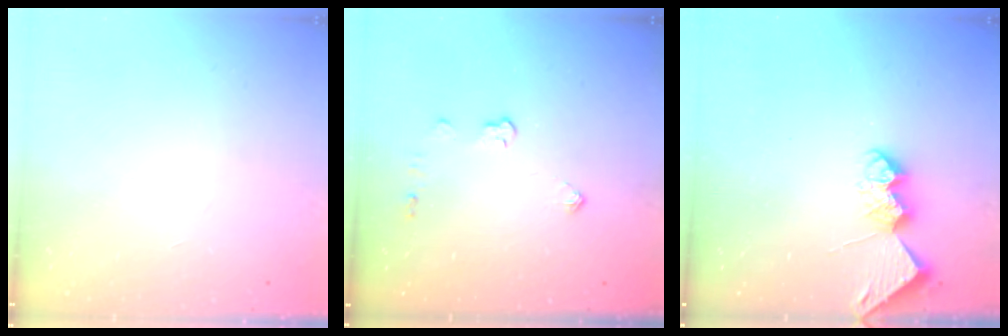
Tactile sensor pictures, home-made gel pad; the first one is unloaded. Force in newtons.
{"total": 4.0, "press": 4.0, "slide": 0.7}
{"total": 10.0, "press": 10.0, "slide": 0.9}